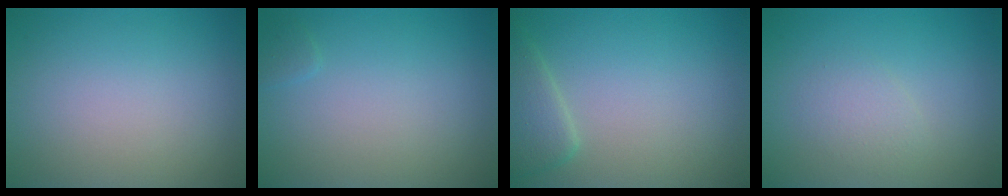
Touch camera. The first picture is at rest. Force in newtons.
{"total": 0.6, "press": 0.6, "slide": 0.0}
{"total": 2.5, "press": 2.5, "slide": 0.3}
{"total": 1.6, "press": 1.6, "slide": 0.0}